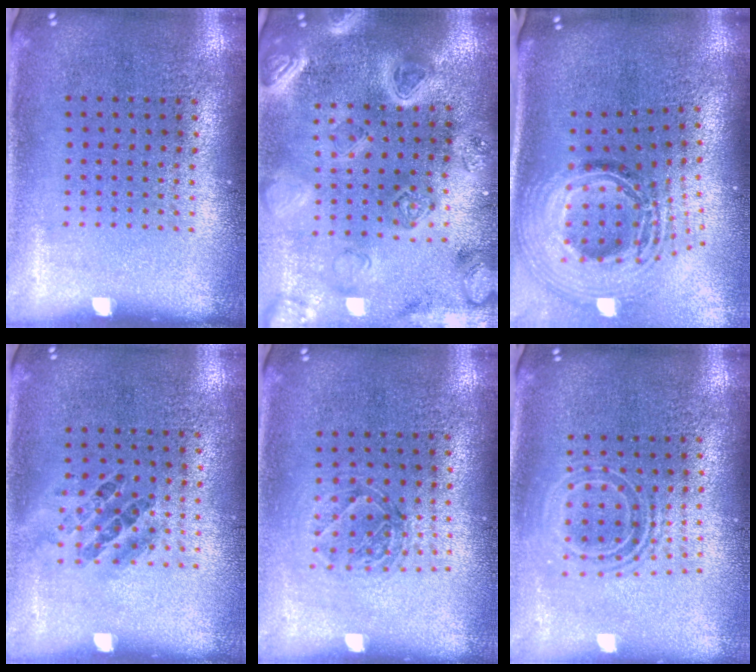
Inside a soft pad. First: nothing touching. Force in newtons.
{"total": 4.2, "press": 3.8, "slide": 1.9}
{"total": 2.7, "press": 1.8, "slide": 2.0}
{"total": 0.9, "press": 0.6, "slide": 0.6}
{"total": 1.2, "press": 1.0, "slide": 0.5}
{"total": 1.7, "press": 1.2, "slide": 1.1}